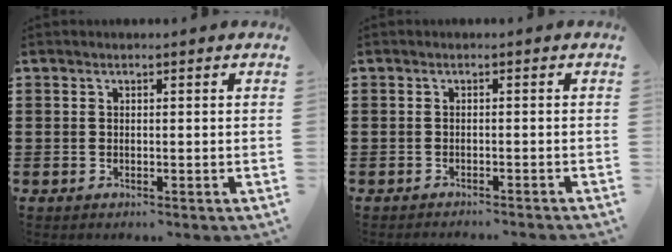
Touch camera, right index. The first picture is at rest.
{"total": 0.9, "force": [-0.9, -0.1, 0.1], "torque": [-0.004, -0.001, -0.019]}